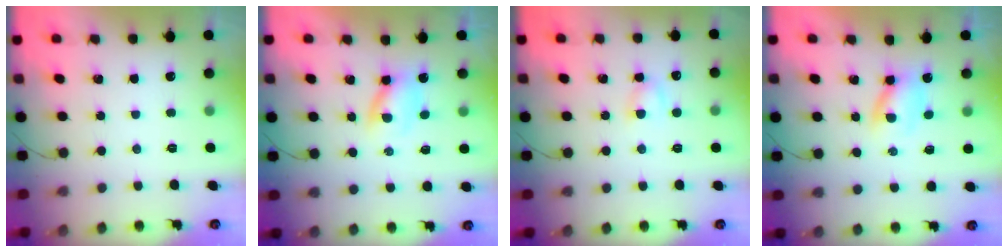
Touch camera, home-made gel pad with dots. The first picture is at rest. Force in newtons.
{"total": 2.9, "press": 2.8, "slide": 0.9}
{"total": 3.6, "press": 3.4, "slide": 1.1}
{"total": 2.9, "press": 2.8, "slide": 0.9}